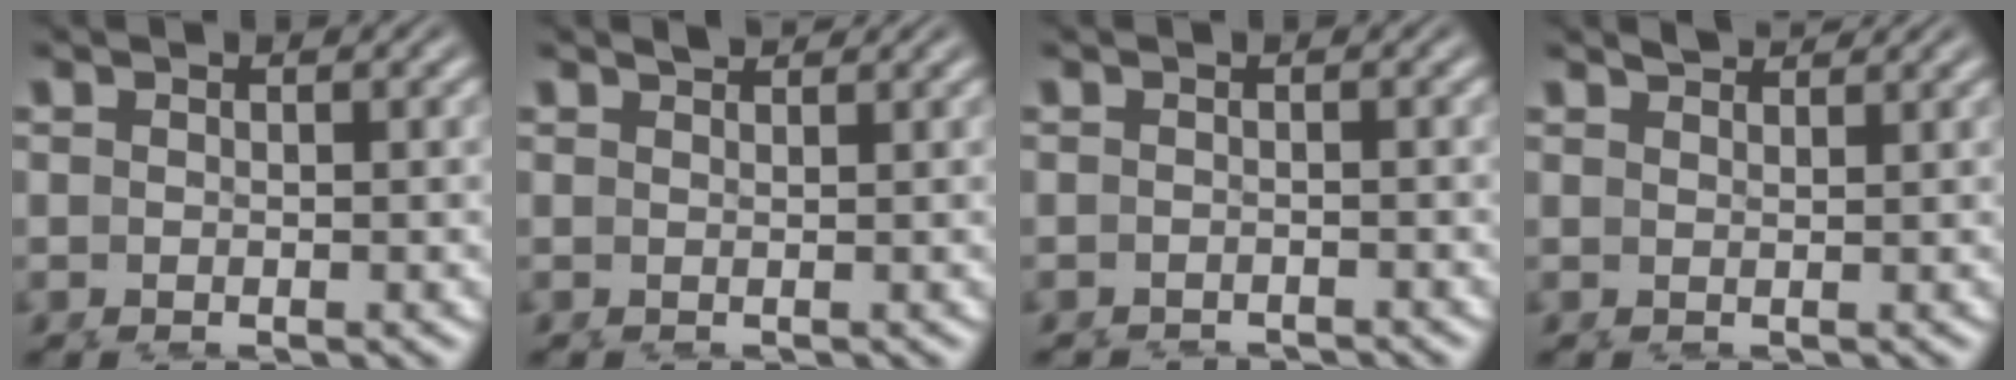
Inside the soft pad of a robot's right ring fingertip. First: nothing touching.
{"total": 1.0, "force": [0.7, -0.6, -0.3], "torque": [0.011, -0.009, 0.023]}
{"total": 2.7, "force": [-2.7, -0.3, -0.3], "torque": [0.006, -0.018, -0.036]}
{"total": 1.7, "force": [1.6, -0.6, -0.1], "torque": [0.015, -0.005, 0.036]}